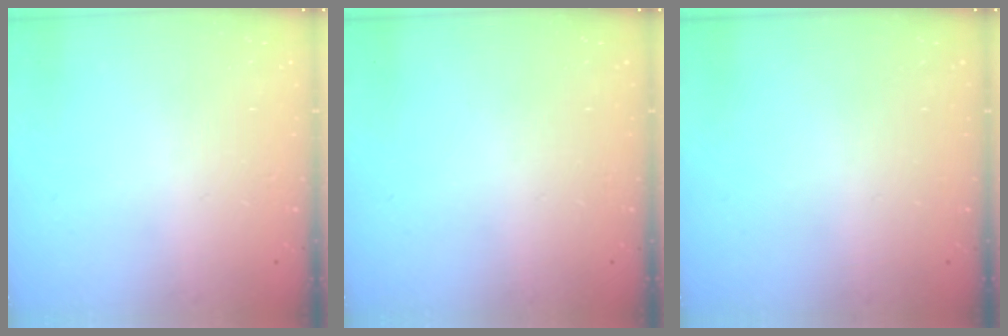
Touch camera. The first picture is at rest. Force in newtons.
{"total": 0.0}
{"total": 0.0}